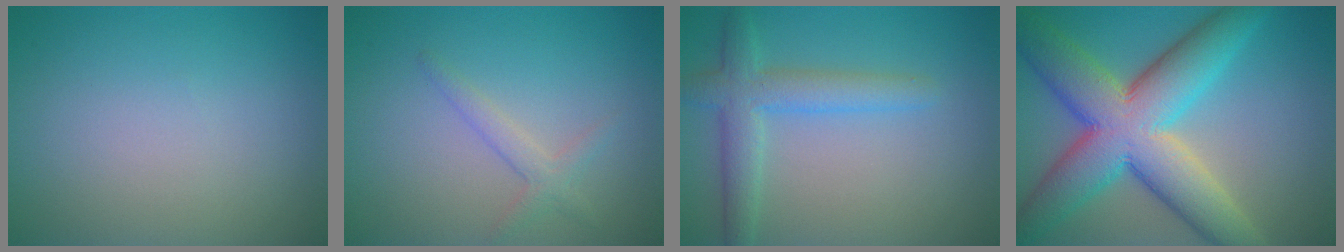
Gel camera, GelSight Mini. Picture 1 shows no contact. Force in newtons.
{"total": 1.8, "press": 1.8, "slide": 0.1}
{"total": 2.9, "press": 2.9, "slide": 0.1}
{"total": 12.0, "press": 11.9, "slide": 0.8}